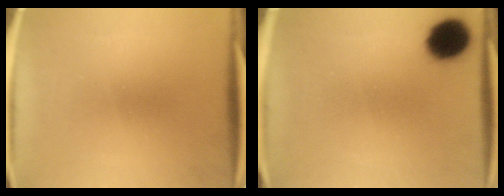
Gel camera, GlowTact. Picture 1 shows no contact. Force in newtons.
{"total": 11.5}